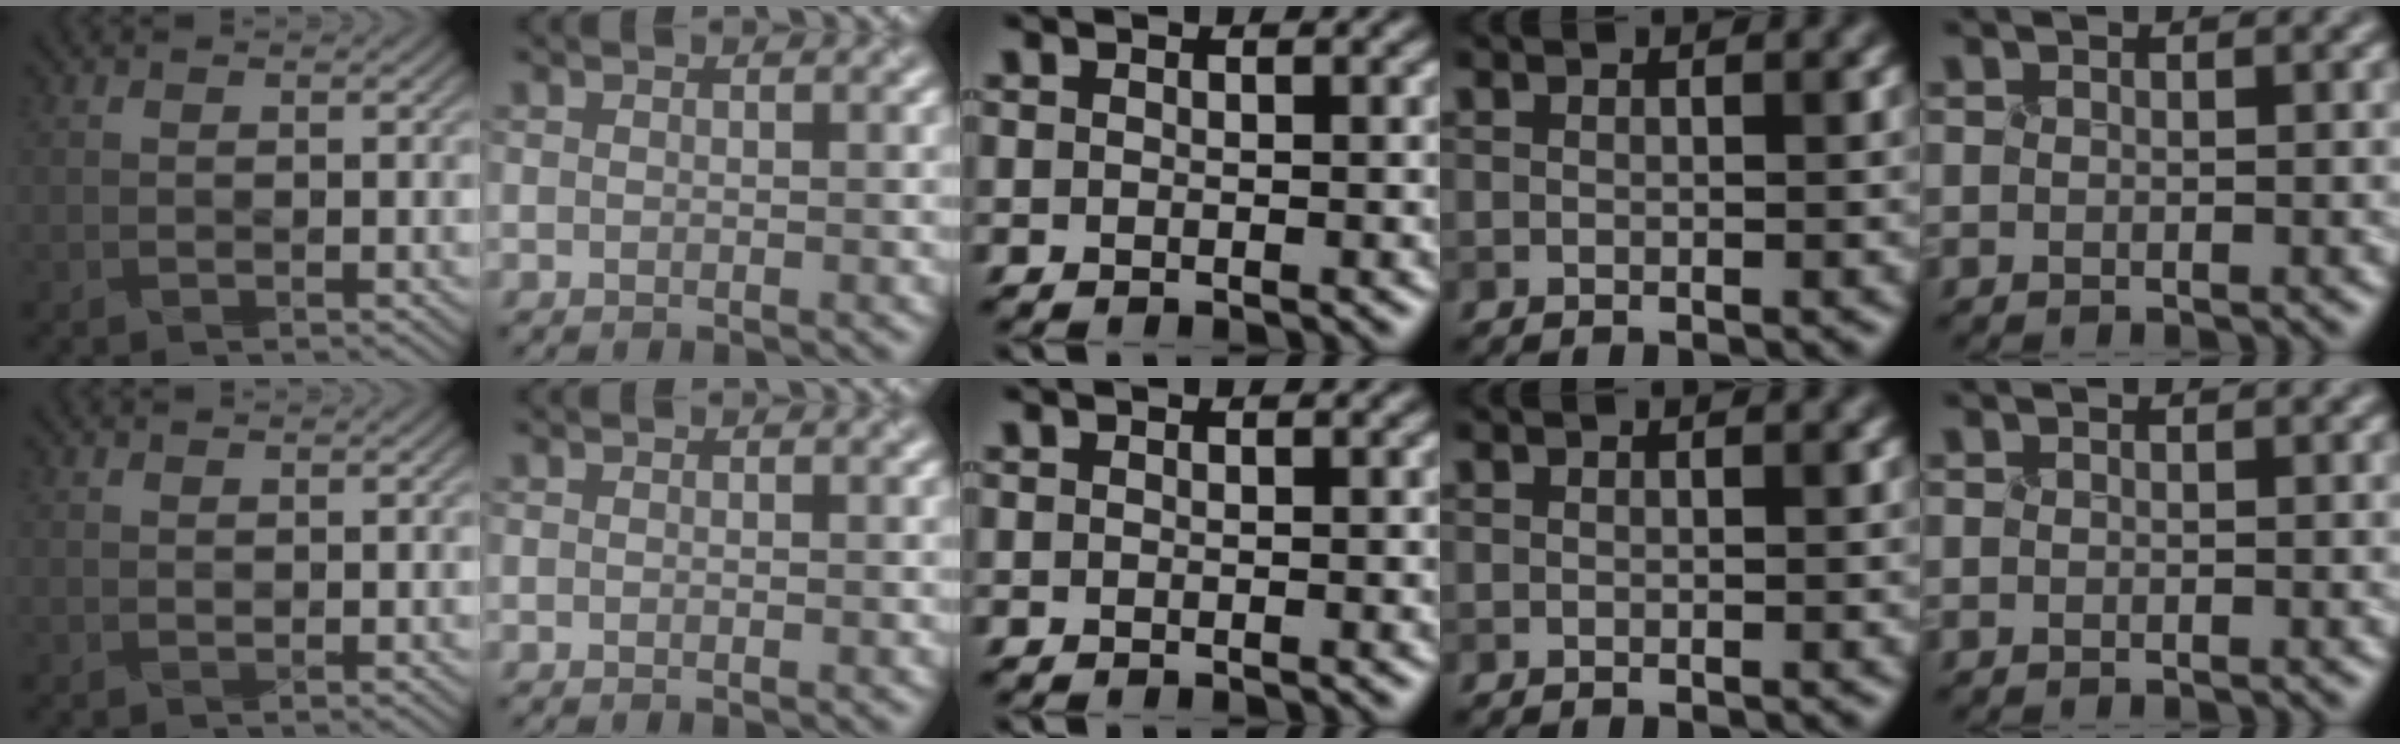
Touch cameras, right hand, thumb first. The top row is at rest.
{"thumb": {"total": 0.5, "force": [0.3, 0.3, 0.3], "torque": [-0.006, -0.003, 0.007]}}